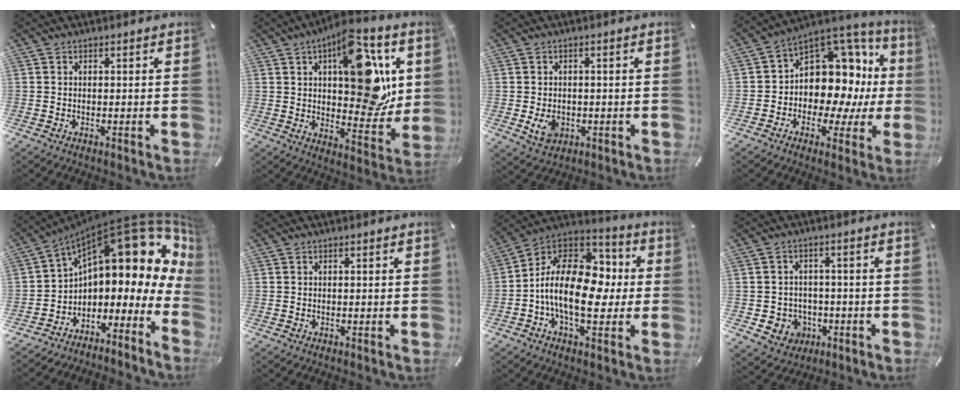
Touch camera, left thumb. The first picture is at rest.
{"total": 19.8, "force": [7.2, 10.0, 15.5], "torque": [-0.190, -0.037, 0.118]}
{"total": 4.5, "force": [-0.8, 3.6, 2.6], "torque": [-0.041, -0.006, -0.016]}
{"total": 13.1, "force": [3.1, 10.2, 7.6], "torque": [-0.098, -0.054, 0.056]}
{"total": 16.6, "force": [10.7, 7.8, 10.0], "torque": [-0.137, -0.098, 0.178]}
{"total": 0.0}
{"total": 19.0, "force": [-2.6, 11.7, 14.7], "torque": [-0.258, 0.009, -0.043]}
{"total": 6.2, "force": [-1.3, 5.9, 1.2], "torque": [-0.020, 0.006, -0.020]}